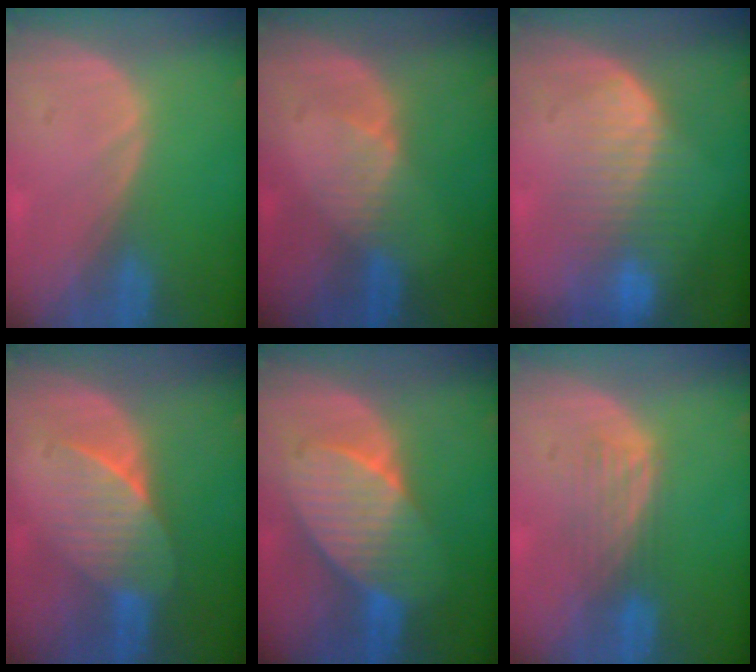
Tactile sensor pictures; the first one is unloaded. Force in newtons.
{"total": 2.7, "press": 2.7, "slide": 0.3}
{"total": 8.3, "press": 7.3, "slide": 4.0}
{"total": 6.8, "press": 6.5, "slide": 2.2}
{"total": 8.2, "press": 8.2, "slide": 0.3}
{"total": 4.3, "press": 3.7, "slide": 2.3}